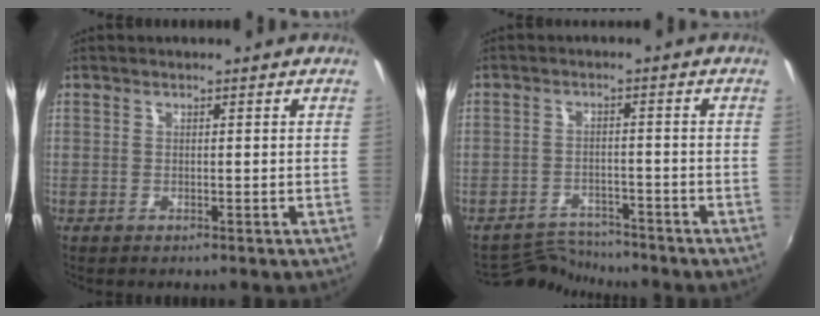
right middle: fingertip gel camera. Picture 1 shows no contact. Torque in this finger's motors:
{"motor_torque": [-0.85, 0.29, -0.37, -0.12]}